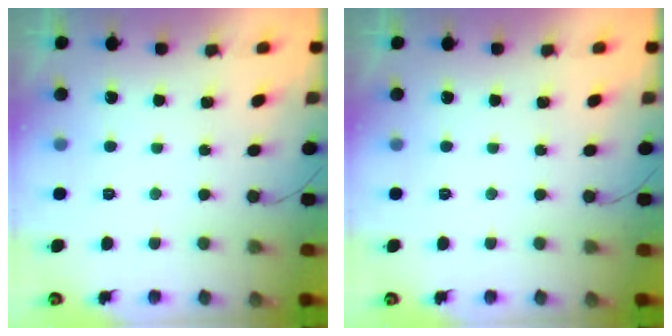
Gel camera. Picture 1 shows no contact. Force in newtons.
{"total": 0.0}